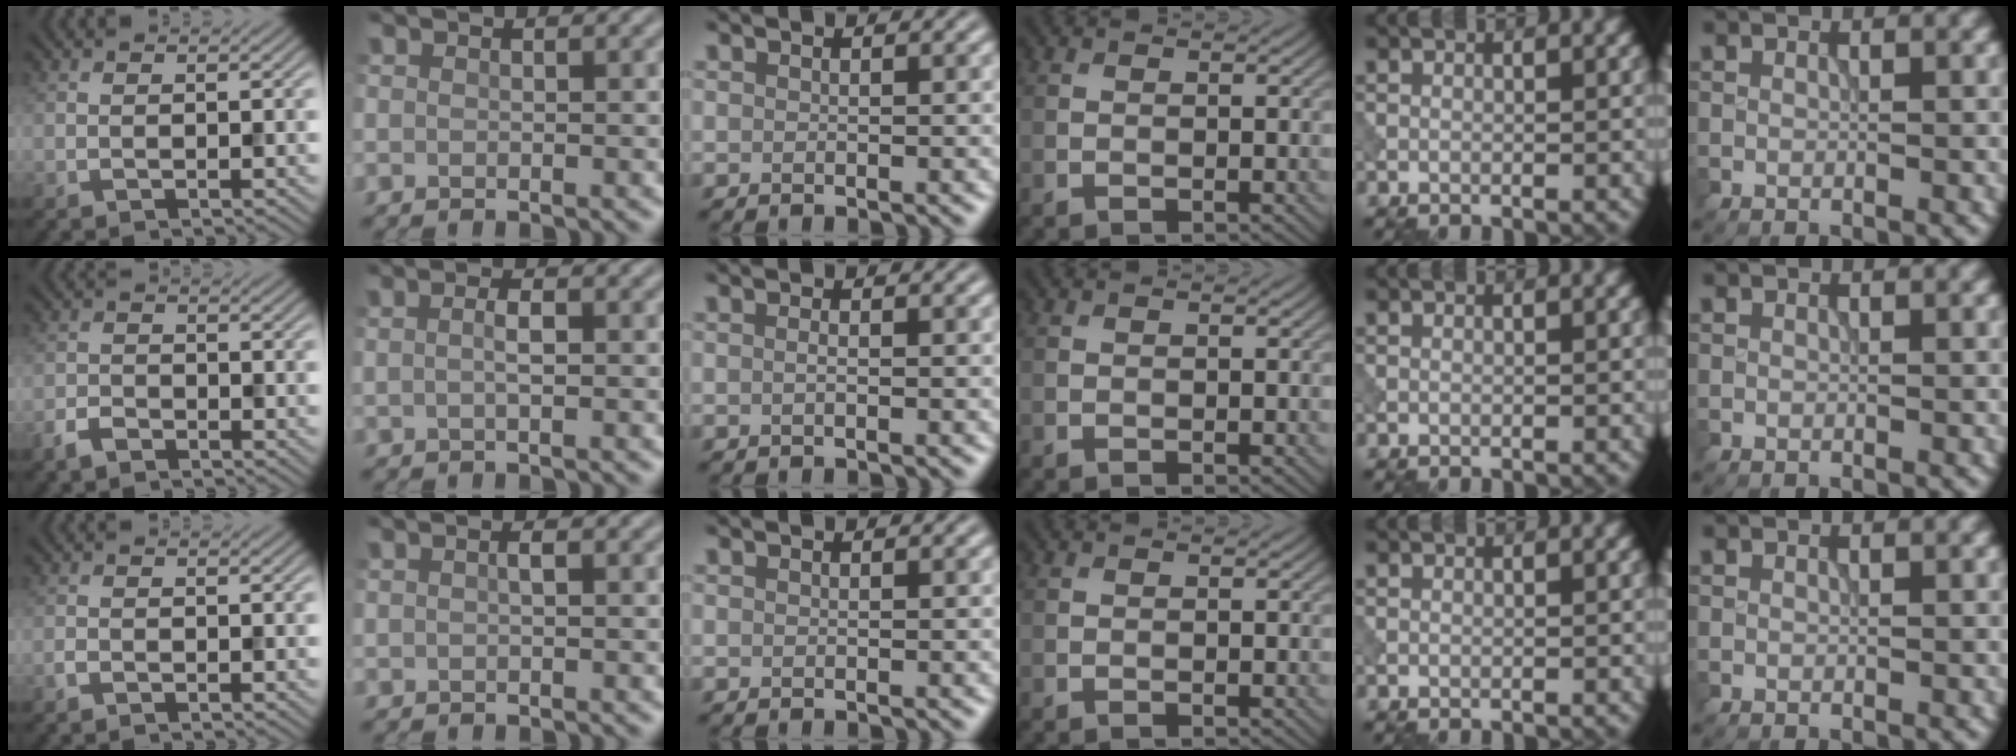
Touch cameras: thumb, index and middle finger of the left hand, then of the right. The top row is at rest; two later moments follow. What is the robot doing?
{"motion": "dispense", "object": "pipette"}